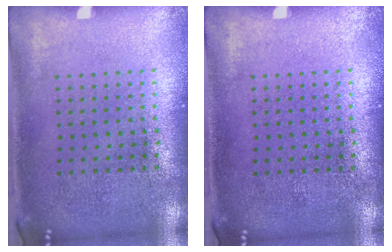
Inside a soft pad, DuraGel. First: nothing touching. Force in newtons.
{"total": 0.0}